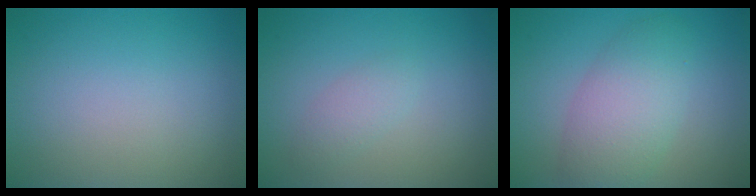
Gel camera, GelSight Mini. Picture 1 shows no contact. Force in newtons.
{"total": 1.3, "press": 1.3, "slide": 0.0}
{"total": 5.1, "press": 5.1, "slide": 0.3}